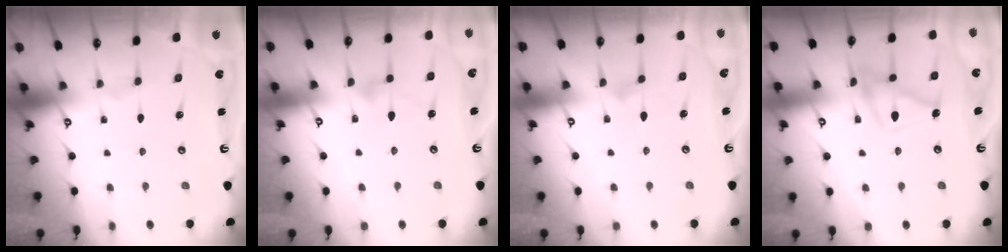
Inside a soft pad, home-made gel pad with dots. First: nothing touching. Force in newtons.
{"total": 7.7, "press": 7.7, "slide": 0.5}
{"total": 7.3, "press": 7.3, "slide": 0.4}
{"total": 13.6, "press": 13.5, "slide": 1.1}